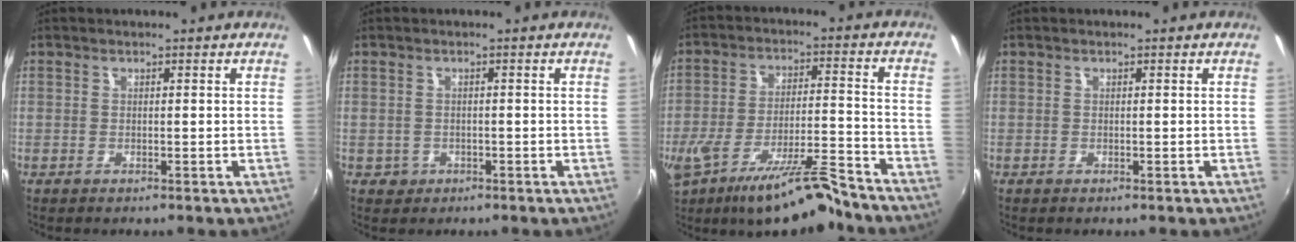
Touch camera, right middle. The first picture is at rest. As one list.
[{"total": 2.0, "force": [-0.6, 1.9, 0.5], "torque": [-0.012, -0.003, -0.006]}, {"total": 13.9, "force": [-10.6, 2.0, 8.9], "torque": [-0.168, -0.022, -0.178]}, {"total": 0.0}]